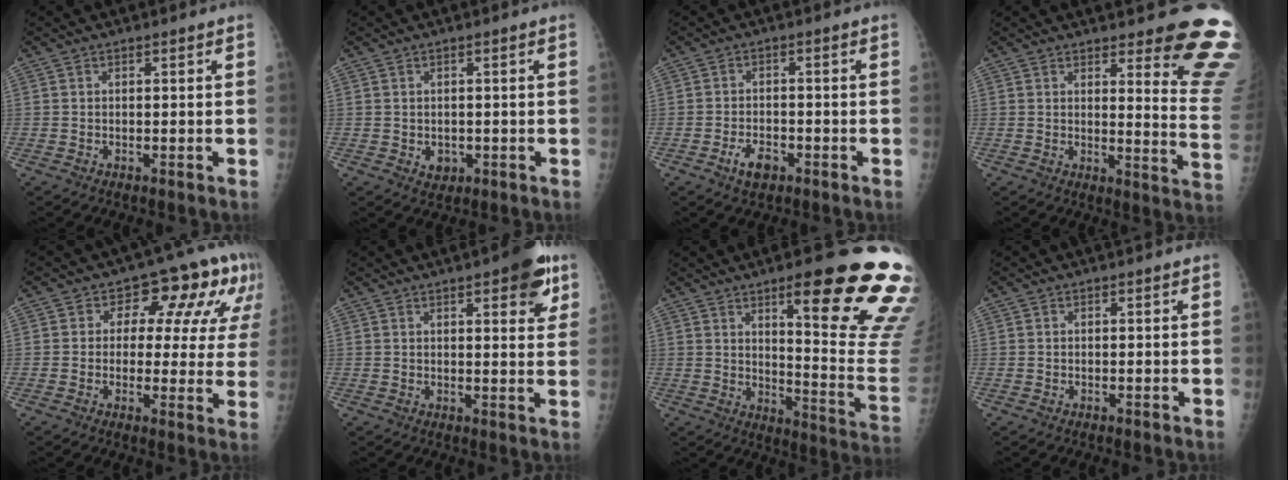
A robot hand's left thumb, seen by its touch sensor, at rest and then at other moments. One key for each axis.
{"total": 2.5, "fx": -0.5, "fy": 2.1, "fz": 1.2, "tx": -0.008, "ty": 0.000, "tz": 0.002}
{"total": 4.3, "fx": -2.3, "fy": 2.5, "fz": 2.6, "tx": -0.040, "ty": 0.012, "tz": -0.040}
{"total": 13.5, "fx": 10.5, "fy": 2.4, "fz": 8.1, "tx": -0.063, "ty": -0.101, "tz": 0.111}
{"total": 12.8, "fx": 5.3, "fy": 7.7, "fz": 8.7, "tx": -0.049, "ty": 0.003, "tz": 0.056}
{"total": 8.9, "fx": 4.6, "fy": 3.0, "fz": 7.0, "tx": -0.063, "ty": -0.014, "tz": 0.051}
{"total": 24.2, "fx": 13.0, "fy": 4.4, "fz": 20.0, "tx": -0.203, "ty": -0.063, "tz": 0.186}
{"total": 0.0}